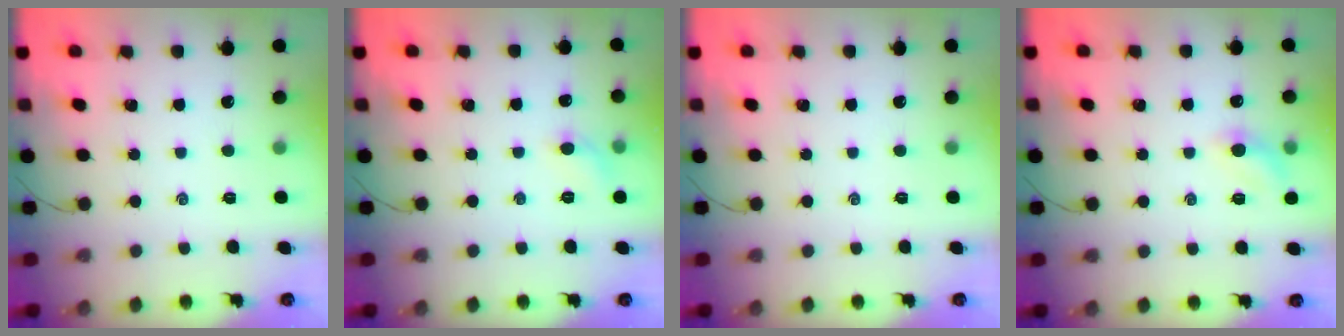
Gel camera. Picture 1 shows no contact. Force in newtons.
{"total": 5.9, "press": 5.5, "slide": 2.0}
{"total": 0.0}
{"total": 6.2, "press": 6.1, "slide": 1.2}